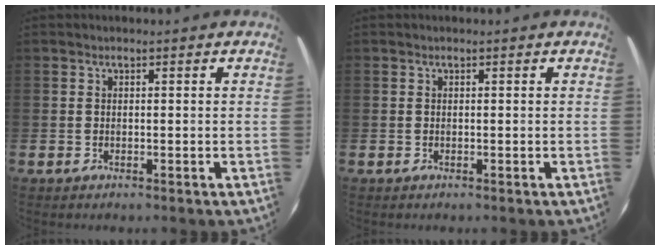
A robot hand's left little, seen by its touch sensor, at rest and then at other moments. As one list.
[{"total": 0.0}]